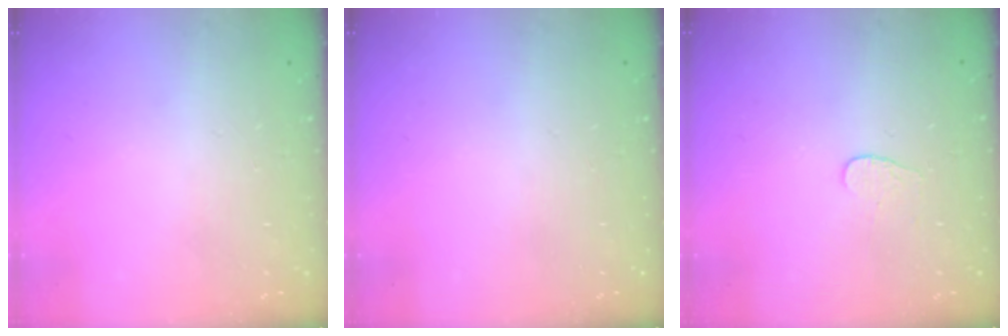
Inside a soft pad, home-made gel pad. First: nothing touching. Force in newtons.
{"total": 0.0}
{"total": 3.2, "press": 3.2, "slide": 0.3}